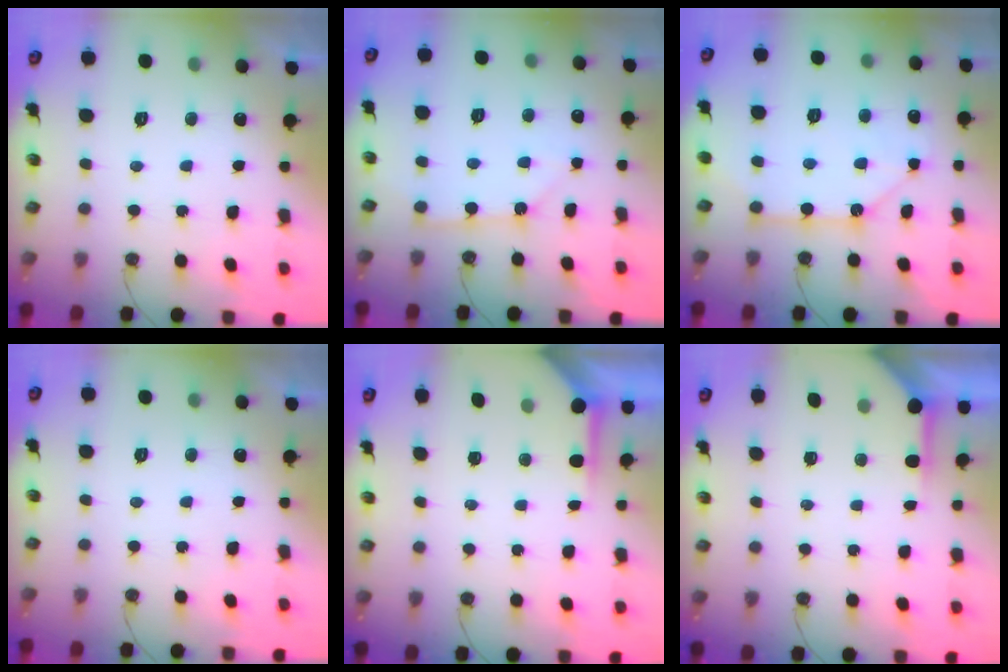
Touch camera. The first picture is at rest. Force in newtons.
{"total": 2.3, "press": 2.3, "slide": 0.2}
{"total": 10.7, "press": 10.7, "slide": 1.0}
{"total": 0.0}
{"total": 3.5, "press": 3.5, "slide": 0.5}
{"total": 3.8, "press": 3.8, "slide": 0.4}